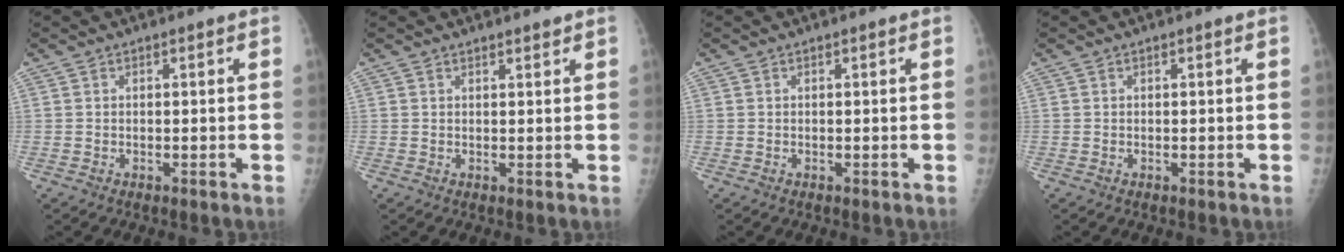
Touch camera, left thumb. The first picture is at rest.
{"total": 1.1, "force": [1.0, 0.2, 0.3], "torque": [-0.002, -0.008, 0.016]}
{"total": 0.0}
{"total": 0.0}